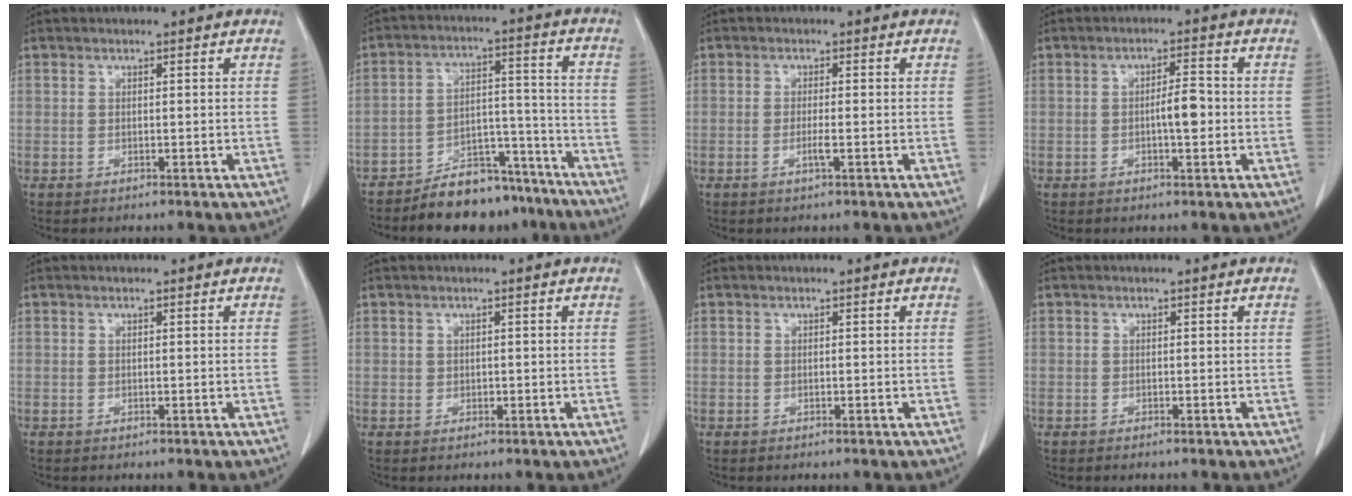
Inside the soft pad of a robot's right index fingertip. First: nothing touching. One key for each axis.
{"total": 11.0, "fx": -9.4, "fy": 4.7, "fz": 3.0, "tx": -0.021, "ty": 0.055, "tz": -0.150}
{"total": 1.8, "fx": -0.7, "fy": 0.0, "fz": 1.6, "tx": -0.032, "ty": -0.002, "tz": -0.014}
{"total": 3.5, "fx": -0.5, "fy": 0.4, "fz": 3.4, "tx": -0.056, "ty": 0.002, "tz": -0.010}
{"total": 0.0}
{"total": 0.5, "fx": 0.0, "fy": 0.5, "fz": 0.1, "tx": 0.001, "ty": 0.002, "tz": -0.001}
{"total": 0.0}
{"total": 0.0}